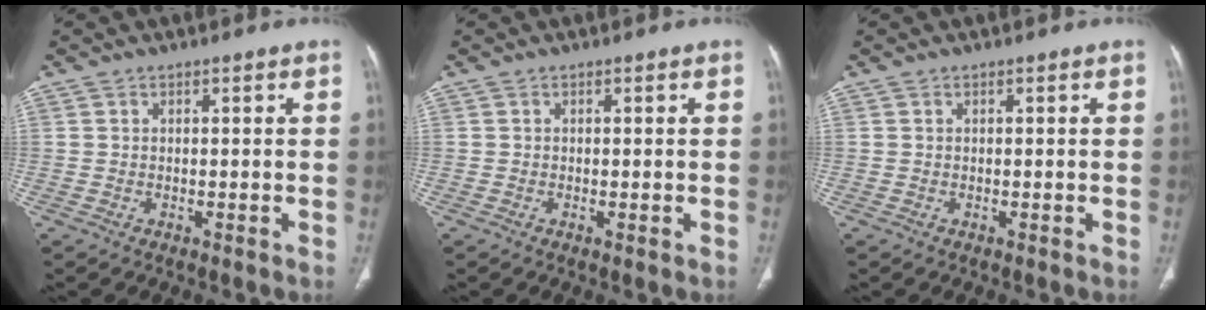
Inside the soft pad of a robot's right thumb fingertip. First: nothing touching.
{"total": 0.5, "force": [-0.1, 0.2, 0.5], "torque": [-0.013, -0.003, -0.002]}
{"total": 0.0}